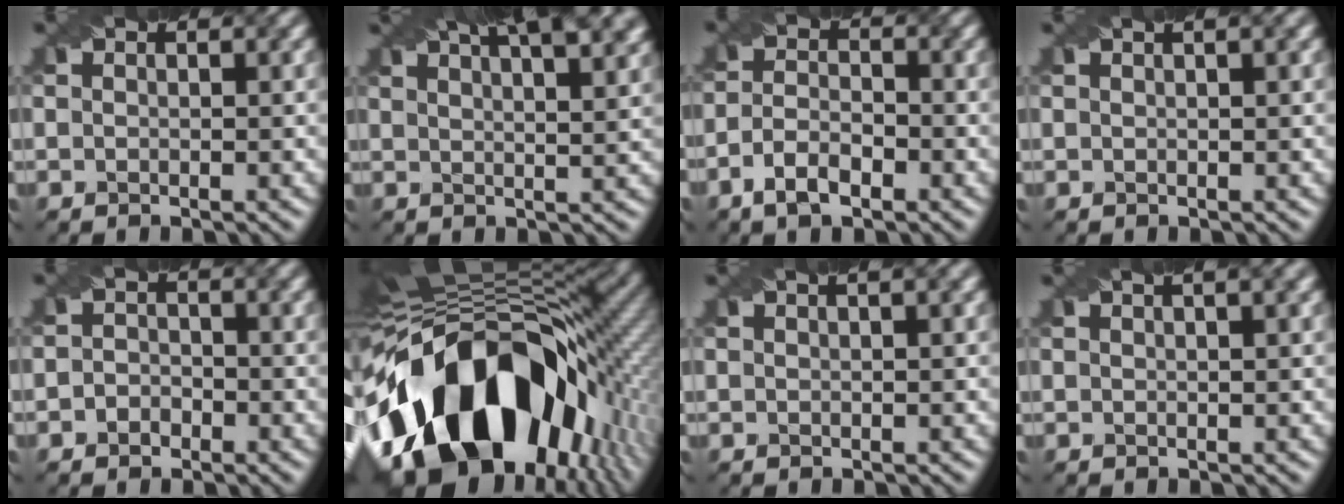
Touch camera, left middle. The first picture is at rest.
{"total": 11.5, "force": [7.5, 4.3, 7.6], "torque": [-0.070, 0.048, 0.070]}
{"total": 3.2, "force": [-1.7, 1.4, 2.2], "torque": [-0.041, -0.001, -0.035]}
{"total": 2.1, "force": [1.1, 0.8, 1.6], "torque": [-0.008, -0.003, 0.002]}
{"total": 1.5, "force": [-0.7, 1.1, 0.5], "torque": [-0.007, 0.000, -0.016]}
{"total": 19.3, "force": [-6.2, 11.7, 14.0], "torque": [-0.248, -0.022, -0.092]}
{"total": 2.5, "force": [1.3, 1.0, 1.9], "torque": [-0.007, 0.001, 0.001]}
{"total": 4.1, "force": [2.3, 1.7, 3.0], "torque": [-0.010, 0.019, 0.000]}